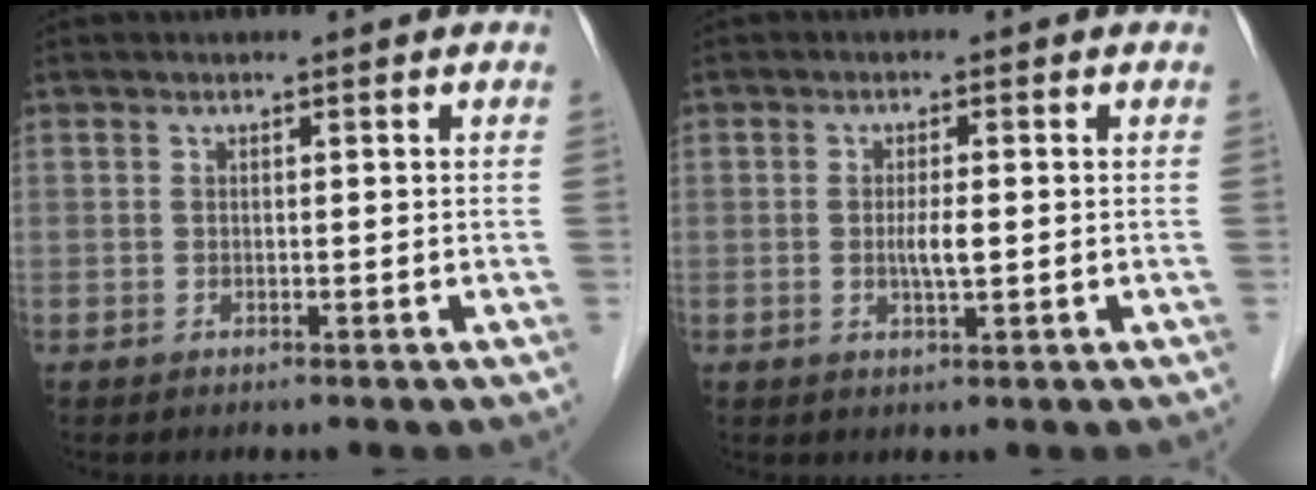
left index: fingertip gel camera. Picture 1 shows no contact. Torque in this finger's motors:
{"motor_torque": [0.36, 0.41, 0.08, 0.02]}